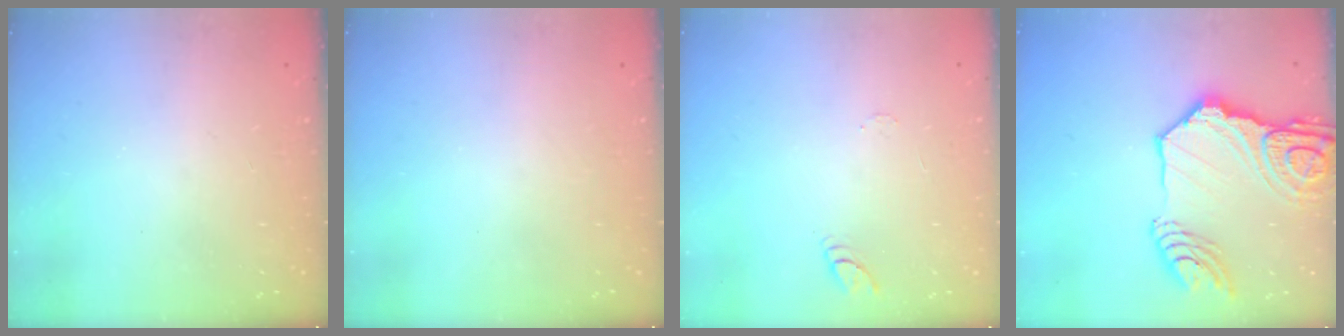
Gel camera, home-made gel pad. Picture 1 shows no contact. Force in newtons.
{"total": 0.0}
{"total": 6.2, "press": 6.2, "slide": 0.6}
{"total": 23.1, "press": 22.9, "slide": 2.8}